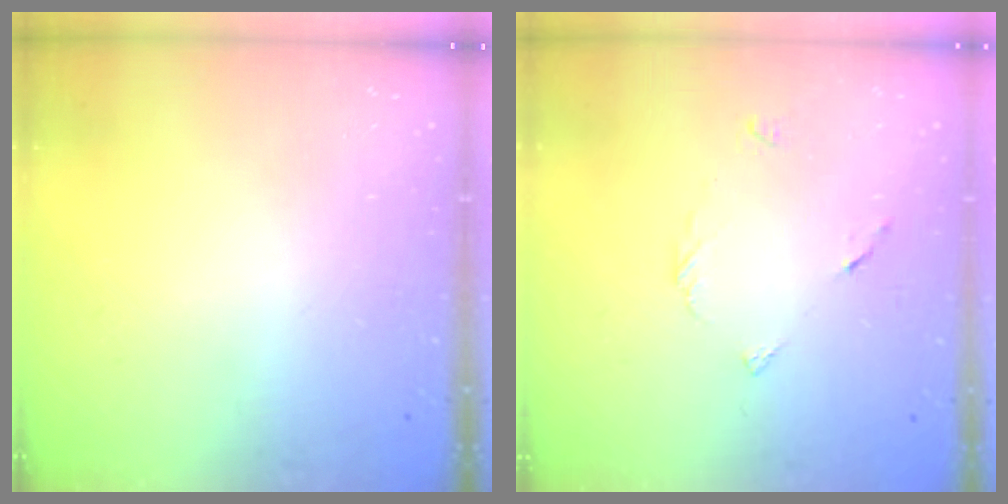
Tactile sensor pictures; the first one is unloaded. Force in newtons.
{"total": 3.6, "press": 3.6, "slide": 0.5}